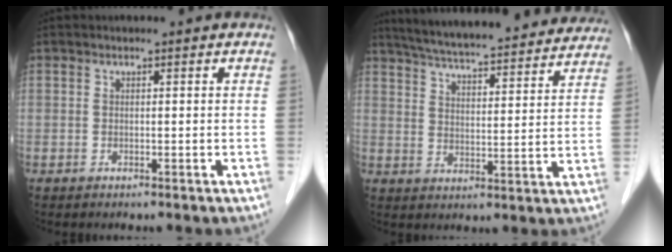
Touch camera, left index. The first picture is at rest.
{"total": 26.5, "force": [24.1, 3.6, 10.4], "torque": [-0.170, -0.010, 0.316]}